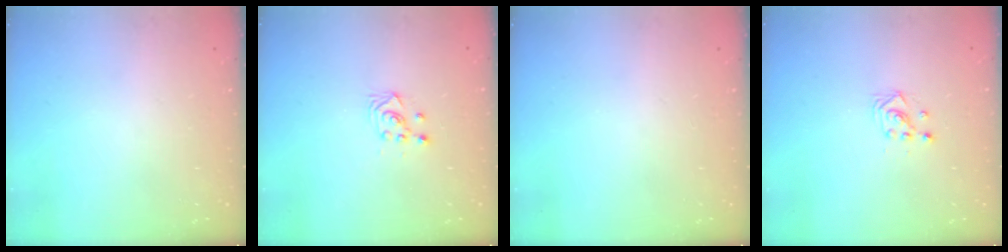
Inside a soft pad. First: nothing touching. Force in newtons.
{"total": 2.6, "press": 2.6, "slide": 0.3}
{"total": 0.0}
{"total": 3.0, "press": 3.0, "slide": 0.4}